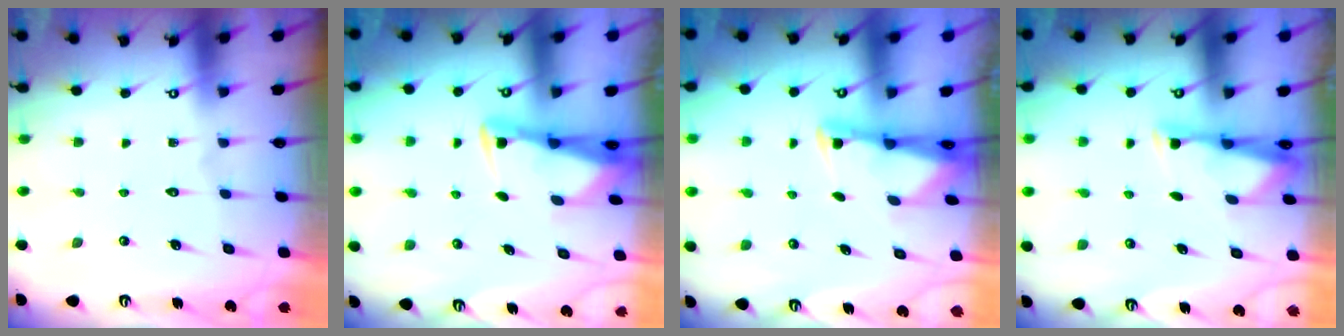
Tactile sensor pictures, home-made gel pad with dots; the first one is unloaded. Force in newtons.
{"total": 2.5, "press": 2.5, "slide": 0.5}
{"total": 1.9, "press": 1.9, "slide": 0.3}
{"total": 3.1, "press": 3.0, "slide": 0.6}